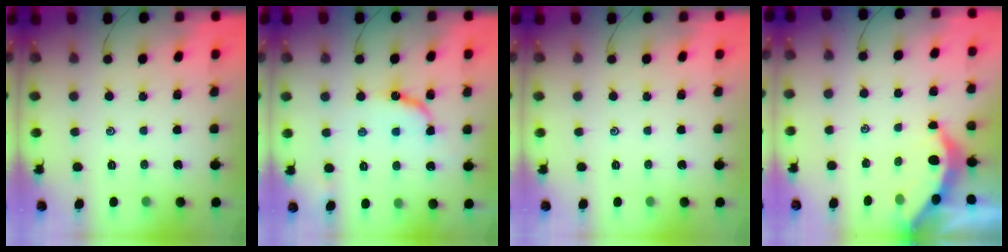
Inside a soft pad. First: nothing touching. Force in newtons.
{"total": 8.7, "press": 8.7, "slide": 0.6}
{"total": 0.0}
{"total": 3.7, "press": 3.6, "slide": 0.4}